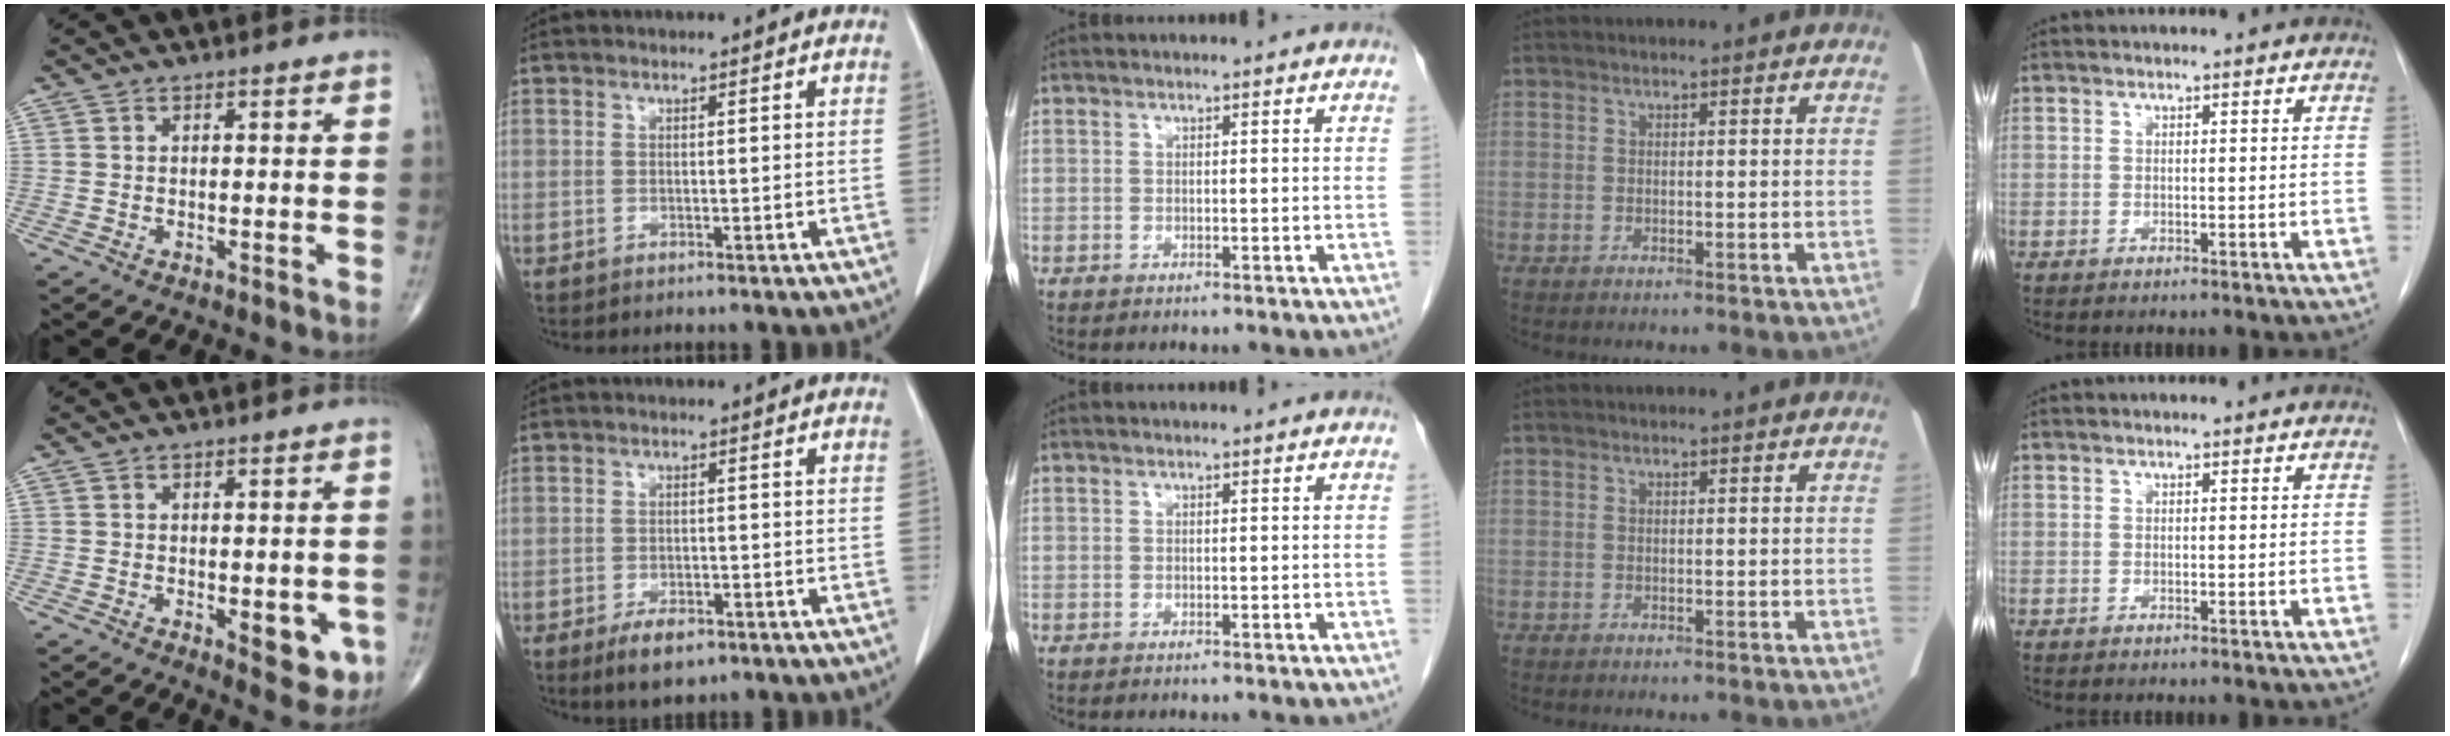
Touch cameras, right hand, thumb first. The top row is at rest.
{"thumb": {"total": 6.2, "force": [-1.5, 3.0, 5.2], "torque": [-0.041, -0.008, -0.012]}, "index": {"total": 4.7, "force": [-3.0, 2.0, 3.0], "torque": [-0.053, -0.003, -0.043]}}